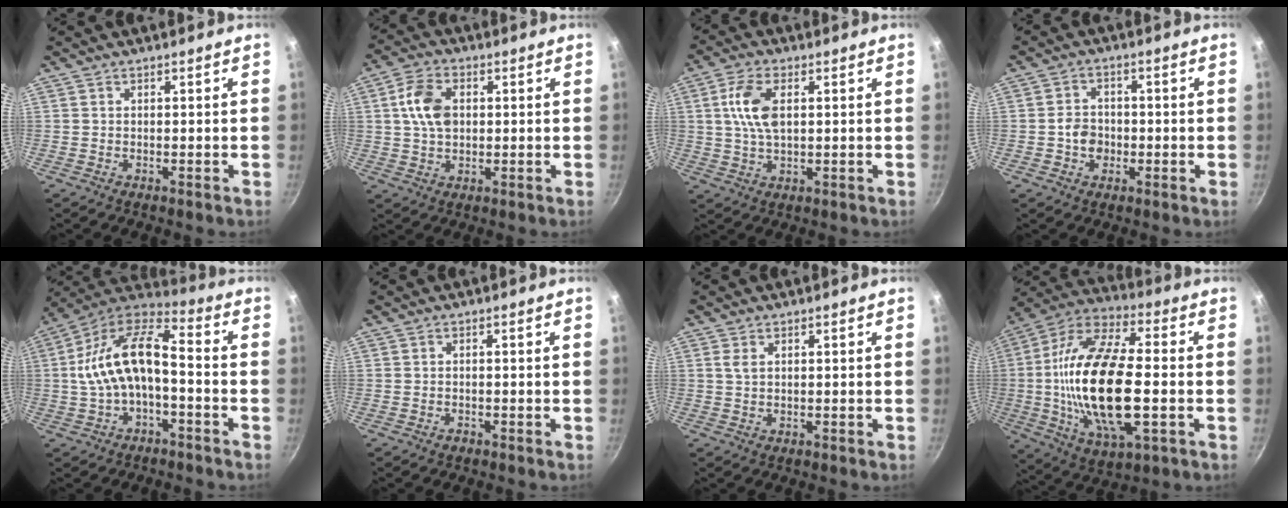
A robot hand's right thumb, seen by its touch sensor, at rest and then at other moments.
{"total": 8.5, "force": [1.4, 5.6, 6.2], "torque": [-0.113, 0.007, 0.027]}
{"total": 8.5, "force": [1.8, 4.4, 7.0], "torque": [-0.147, 0.003, 0.035]}
{"total": 4.7, "force": [-0.9, 3.8, 2.6], "torque": [-0.024, 0.011, -0.020]}
{"total": 15.4, "force": [-1.4, 7.6, 13.3], "torque": [-0.242, 0.054, -0.033]}
{"total": 0.8, "force": [-0.6, 0.4, 0.3], "torque": [-0.003, 0.001, -0.011]}
{"total": 1.6, "force": [0.6, 0.8, 1.2], "torque": [-0.027, 0.000, 0.016]}
{"total": 25.8, "force": [-2.2, 10.9, 23.2], "torque": [-0.460, 0.010, -0.034]}